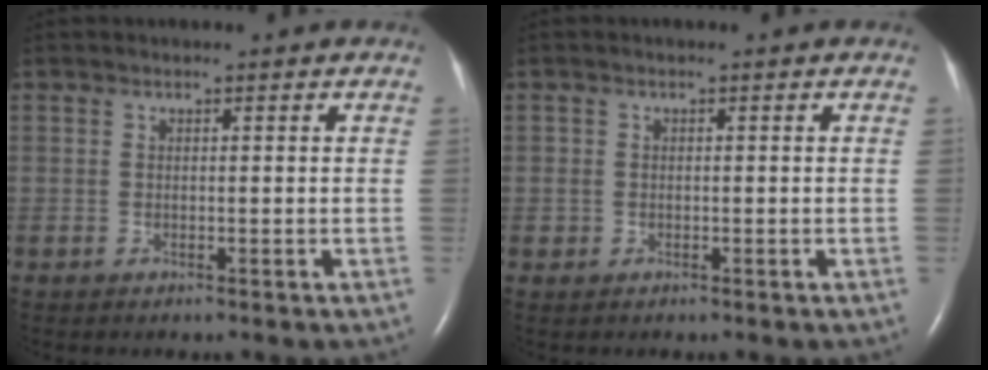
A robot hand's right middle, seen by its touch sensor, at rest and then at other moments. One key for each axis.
{"total": 0.8, "fx": -0.2, "fy": 0.8, "fz": 0.1, "tx": 0.002, "ty": 0.006, "tz": -0.004}